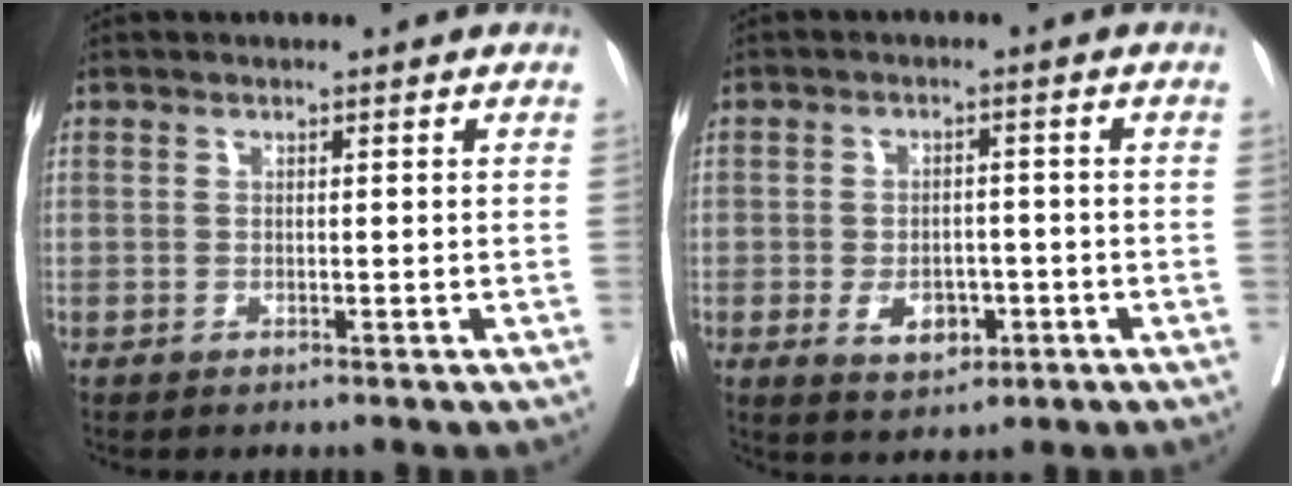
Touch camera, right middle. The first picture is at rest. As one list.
[{"total": 5.2, "force": [-1.9, 3.3, 3.6], "torque": [-0.055, 0.001, -0.020]}]